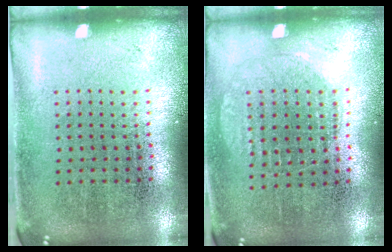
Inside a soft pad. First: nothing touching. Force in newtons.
{"total": 1.0, "press": 0.9, "slide": 0.3}